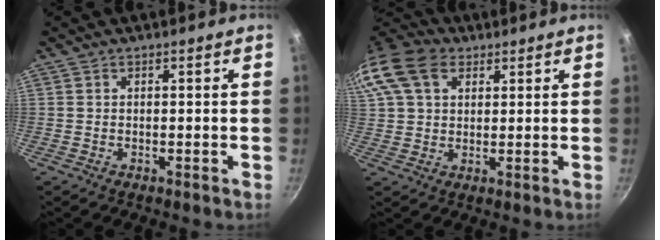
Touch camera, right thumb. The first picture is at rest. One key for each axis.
{"total": 16.2, "fx": 6.7, "fy": 11.4, "fz": 9.5, "tx": -0.204, "ty": 0.027, "tz": 0.117}